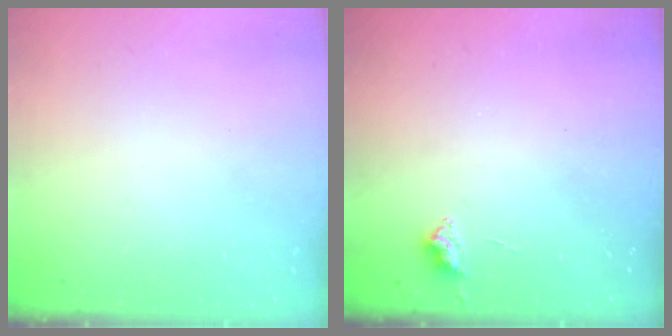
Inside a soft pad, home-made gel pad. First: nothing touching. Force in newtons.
{"total": 2.7, "press": 2.6, "slide": 0.5}